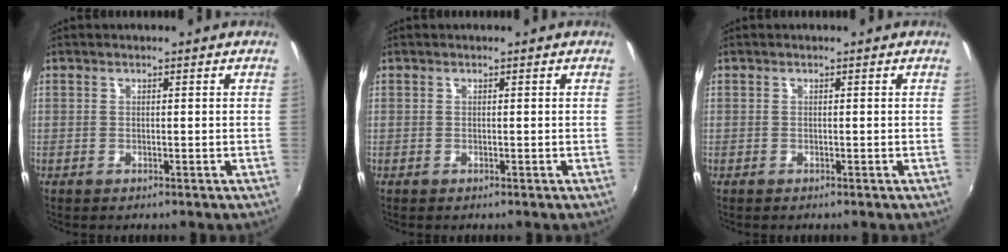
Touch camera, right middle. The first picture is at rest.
{"total": 0.0}
{"total": 0.0}